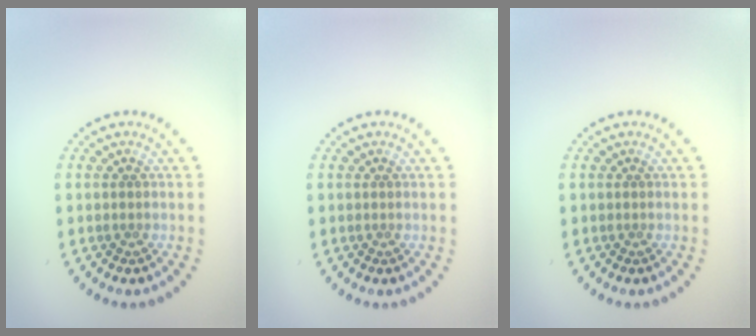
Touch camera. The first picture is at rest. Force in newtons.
{"total": 0.0}
{"total": 0.0}